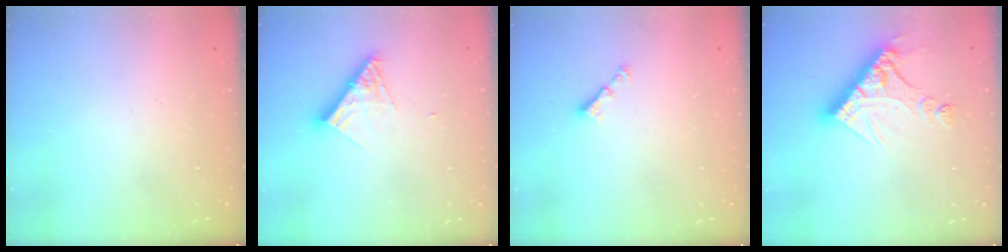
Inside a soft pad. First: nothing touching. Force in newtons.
{"total": 9.3, "press": 9.2, "slide": 0.8}
{"total": 2.8, "press": 2.7, "slide": 0.5}
{"total": 13.4, "press": 13.4, "slide": 1.3}